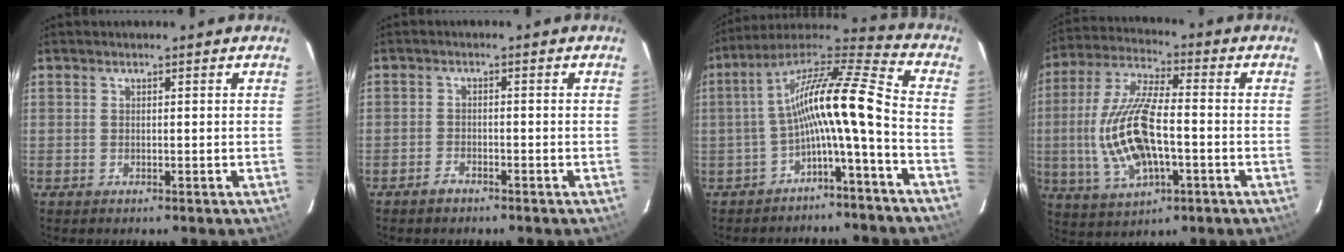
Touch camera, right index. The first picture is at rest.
{"total": 2.2, "force": [-1.8, 1.0, 0.7], "torque": [-0.020, 0.004, -0.032]}
{"total": 14.4, "force": [-3.8, 0.8, 13.8], "torque": [-0.254, 0.015, -0.075]}
{"total": 16.0, "force": [-2.8, 6.3, 14.4], "torque": [-0.304, -0.002, -0.046]}